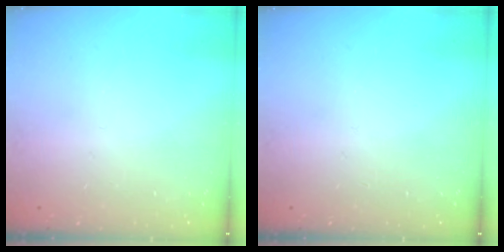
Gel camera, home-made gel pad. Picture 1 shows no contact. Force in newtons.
{"total": 0.0}